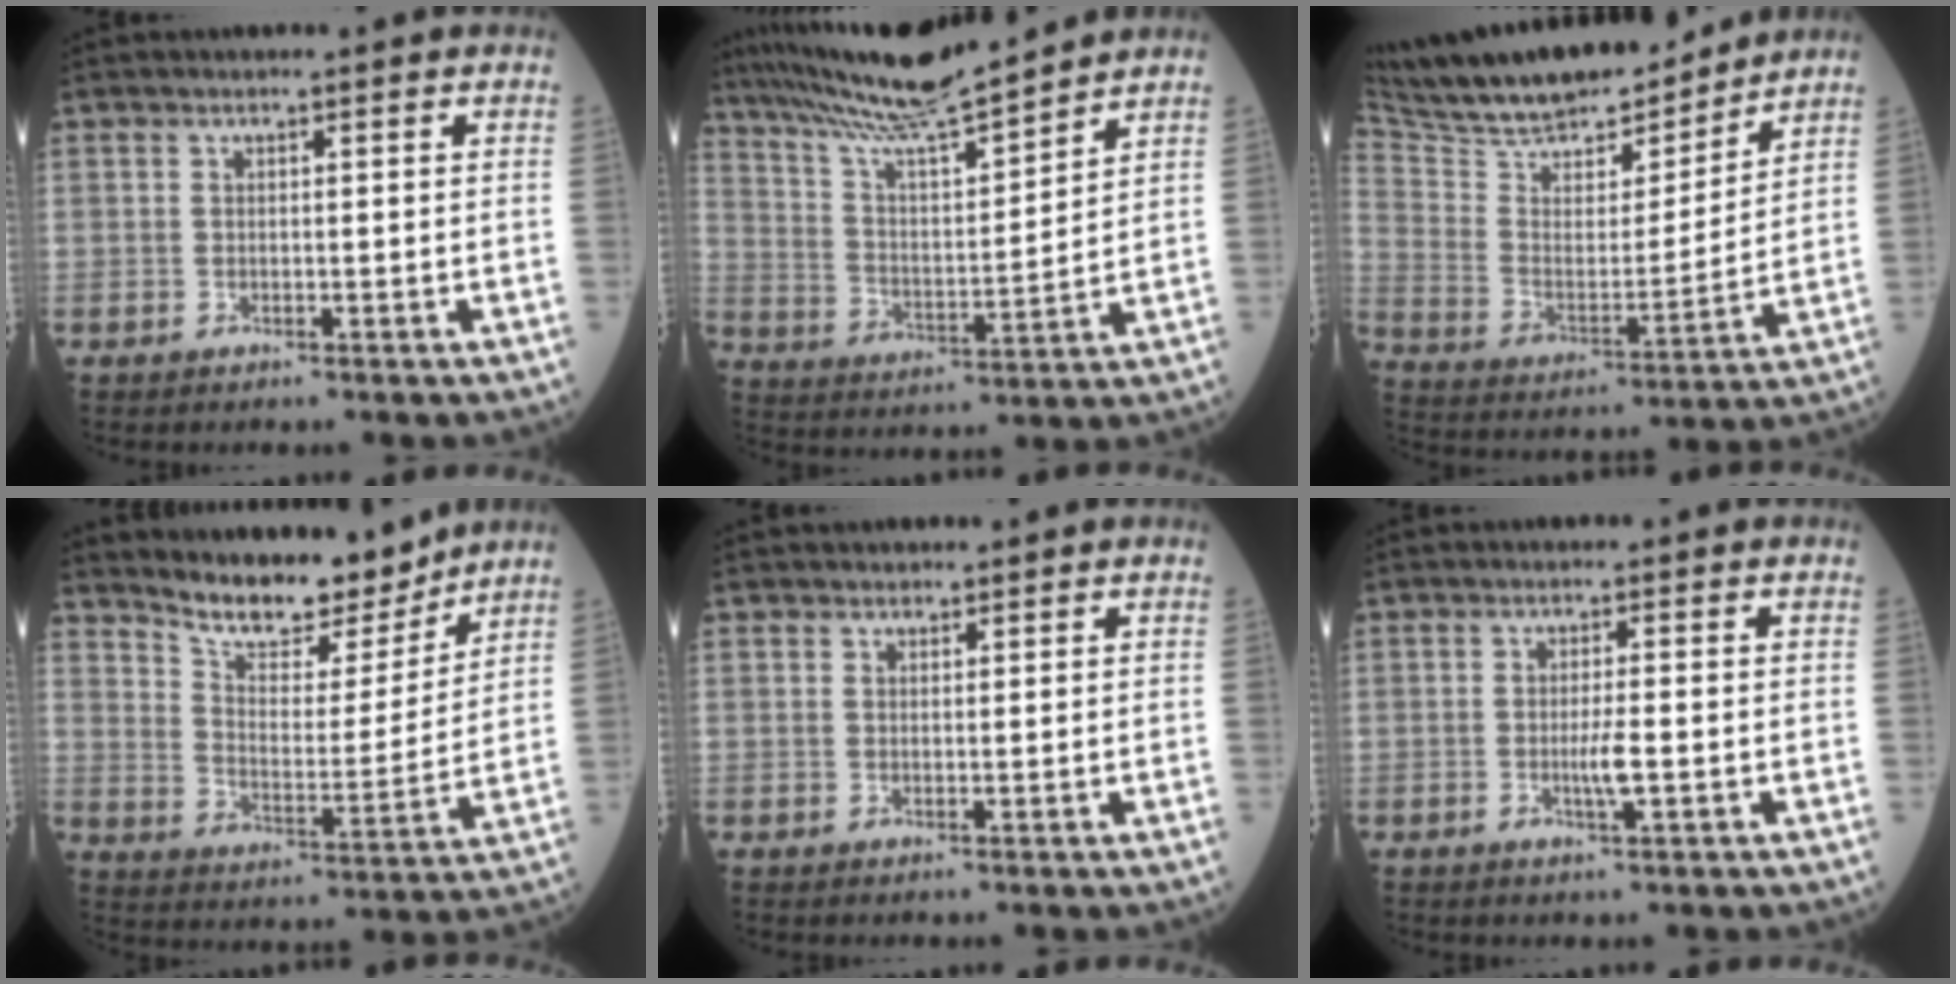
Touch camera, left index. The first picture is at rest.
{"total": 14.6, "force": [13.3, 0.0, 6.1], "torque": [-0.118, 0.005, 0.240]}
{"total": 20.7, "force": [18.4, 4.7, 8.3], "torque": [-0.148, 0.003, 0.302]}
{"total": 12.0, "force": [11.0, 2.9, 3.8], "torque": [-0.068, -0.010, 0.183]}
{"total": 1.0, "force": [0.7, 0.7, -0.1], "torque": [0.010, -0.004, 0.005]}
{"total": 2.5, "force": [-0.8, 0.0, 2.4], "torque": [-0.046, -0.008, -0.014]}